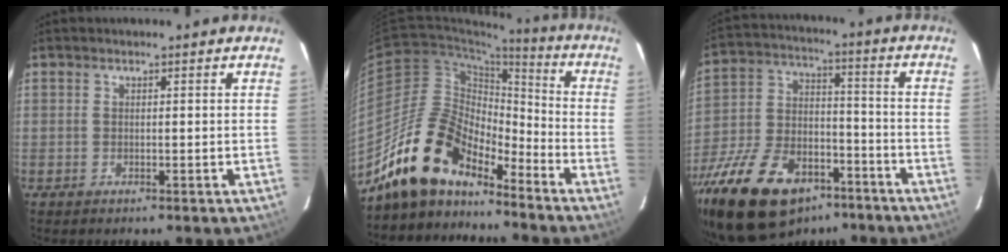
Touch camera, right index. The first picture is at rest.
{"total": 16.1, "force": [-13.4, 6.1, 6.6], "torque": [-0.126, 0.012, -0.245]}
{"total": 26.8, "force": [-17.4, 13.7, 15.0], "torque": [-0.317, -0.008, -0.275]}